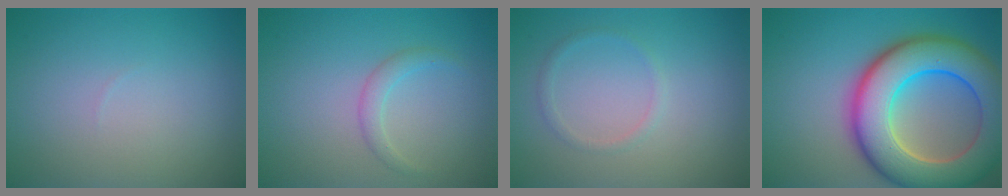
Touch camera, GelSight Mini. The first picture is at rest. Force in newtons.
{"total": 1.5, "press": 1.5, "slide": 0.1}
{"total": 1.0, "press": 1.0, "slide": 0.0}
{"total": 12.2, "press": 12.1, "slide": 0.6}